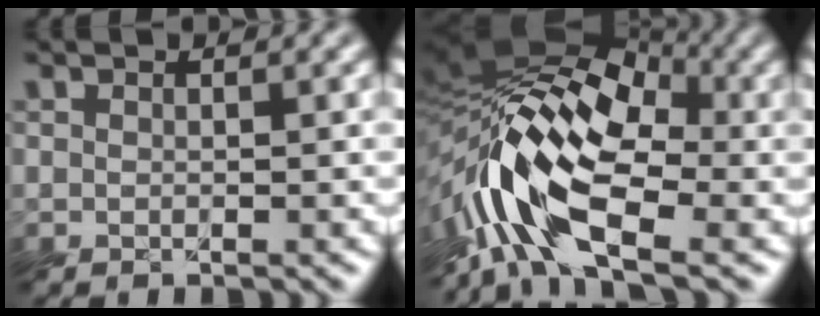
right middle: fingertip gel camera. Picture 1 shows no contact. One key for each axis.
{"total": 14.3, "fx": -4.8, "fy": 7.3, "fz": 11.3, "tx": -0.215, "ty": 0.009, "tz": -0.108}